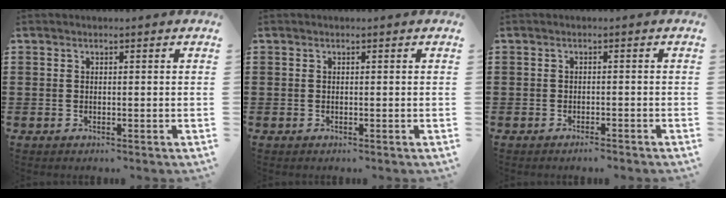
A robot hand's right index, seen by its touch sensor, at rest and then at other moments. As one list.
[{"total": 0.0}, {"total": 1.1, "force": [-1.0, 0.0, 0.4], "torque": [-0.009, -0.001, -0.019]}]